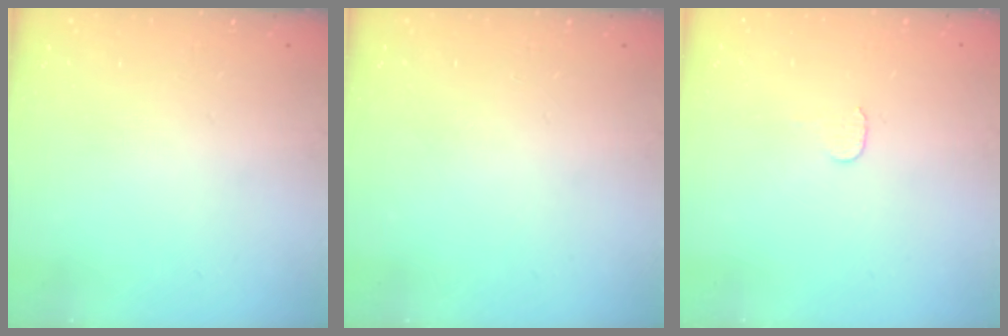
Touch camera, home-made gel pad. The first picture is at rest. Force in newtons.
{"total": 0.0}
{"total": 3.9, "press": 3.9, "slide": 0.3}